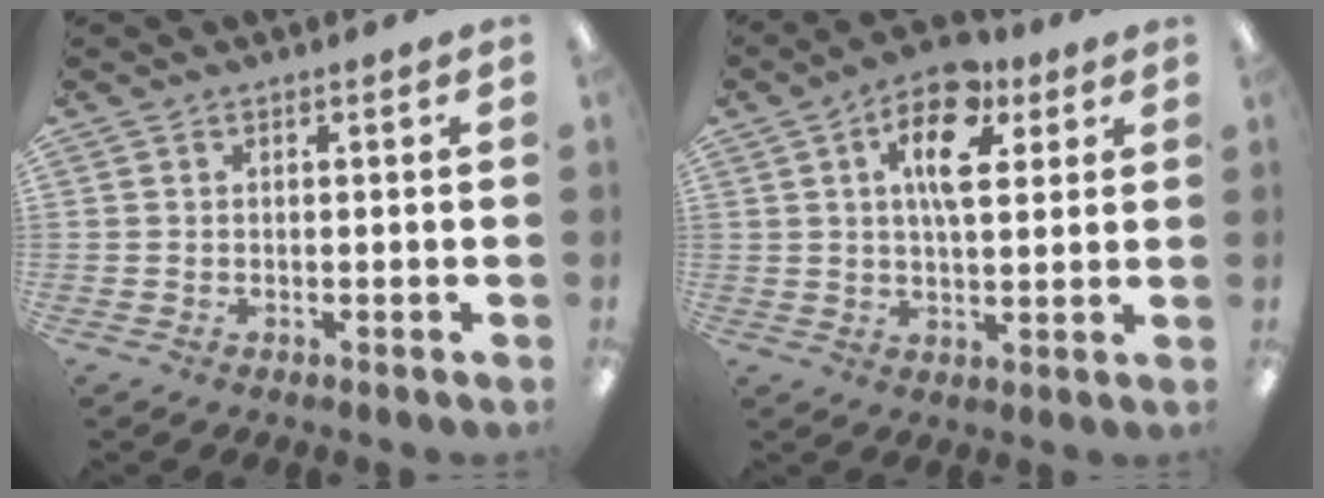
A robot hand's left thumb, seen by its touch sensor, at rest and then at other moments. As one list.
[{"total": 12.9, "force": [5.4, 6.9, 9.5], "torque": [-0.136, -0.009, 0.088]}]